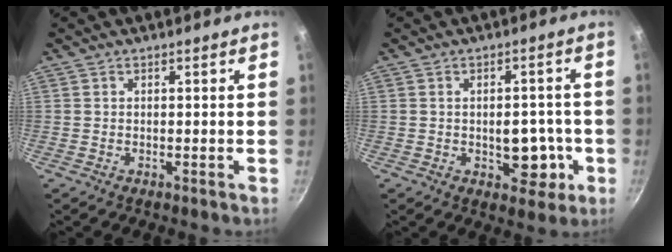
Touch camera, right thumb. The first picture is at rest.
{"total": 7.7, "force": [-1.7, 4.8, 5.7], "torque": [-0.045, 0.007, -0.016]}